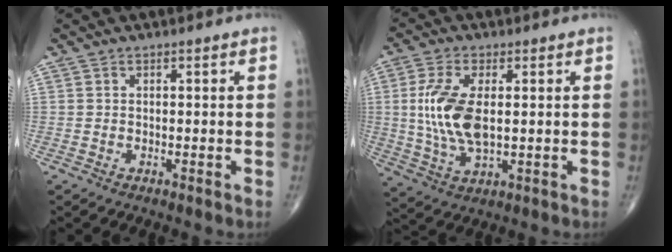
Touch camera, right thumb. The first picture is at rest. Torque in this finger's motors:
{"motor_torque": [-0.76, 1.28, 0.83, 0.49, 0.11]}